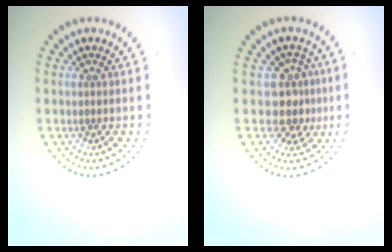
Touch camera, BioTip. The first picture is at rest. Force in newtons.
{"total": 3.2, "press": 2.6, "slide": 1.8}